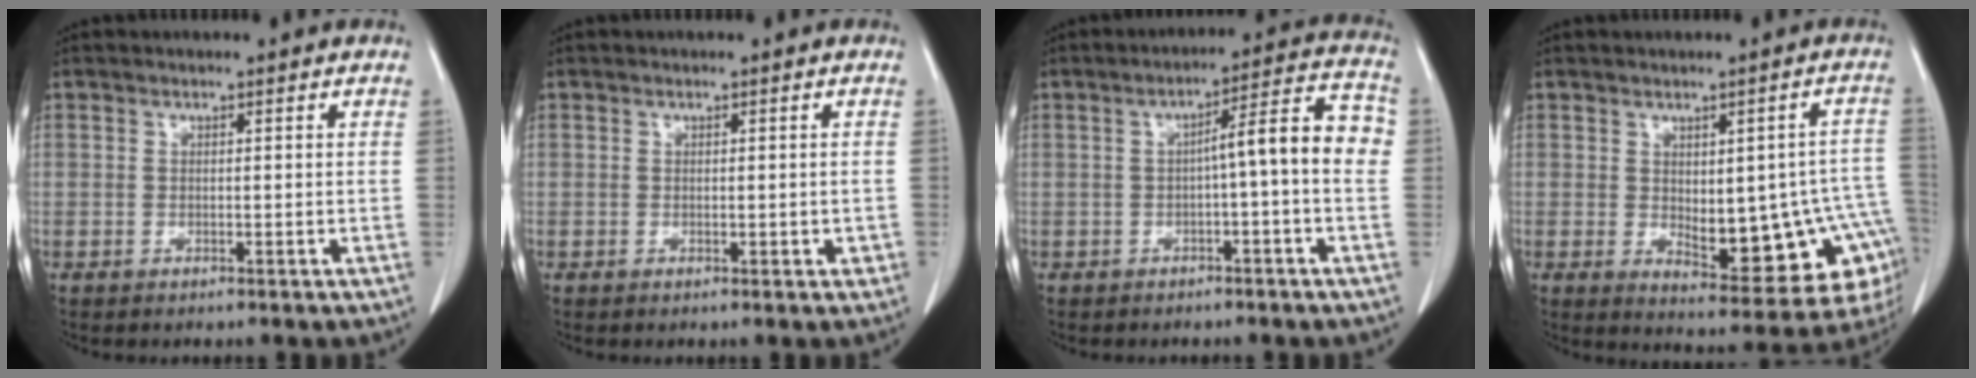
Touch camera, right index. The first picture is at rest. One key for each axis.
{"total": 1.3, "fx": -0.3, "fy": 0.5, "fz": 1.1, "tx": -0.013, "ty": 0.000, "tz": 0.001}
{"total": 8.4, "fx": -0.6, "fy": 0.6, "fz": 8.3, "tx": -0.108, "ty": 0.031, "tz": -0.013}
{"total": 16.1, "fx": -2.7, "fy": 5.8, "fz": 14.7, "tx": -0.132, "ty": 0.016, "tz": -0.009}